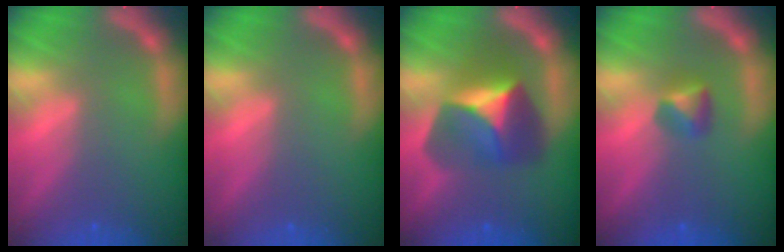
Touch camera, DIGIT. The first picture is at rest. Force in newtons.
{"total": 0.0}
{"total": 6.9}
{"total": 1.9}